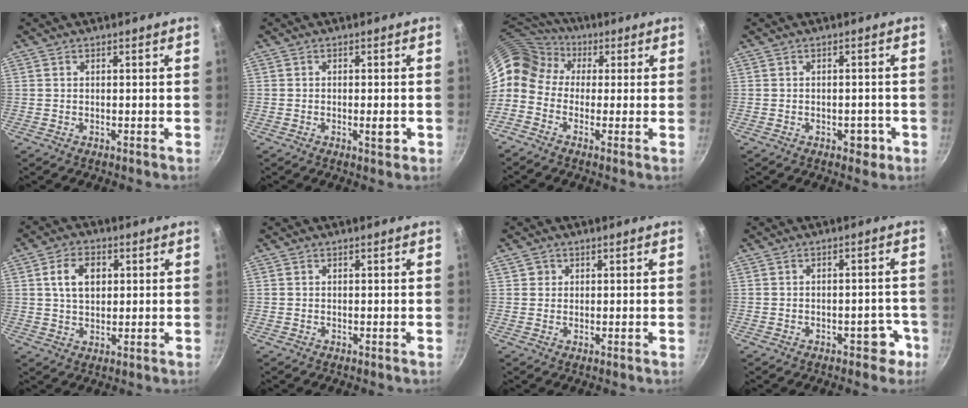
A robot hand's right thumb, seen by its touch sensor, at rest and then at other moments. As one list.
[{"total": 2.5, "force": [-0.7, 0.9, 2.3], "torque": [-0.027, 0.004, -0.010]}, {"total": 10.3, "force": [1.7, 8.9, 4.9], "torque": [-0.096, 0.035, 0.000]}, {"total": 3.0, "force": [-1.2, 2.0, 1.9], "torque": [-0.006, 0.010, -0.010]}, {"total": 7.3, "force": [1.8, 4.9, 5.0], "torque": [-0.072, 0.004, 0.032]}, {"total": 0.0}, {"total": 1.5, "force": [0.5, 1.4, 0.2], "torque": [0.006, 0.004, 0.005]}, {"total": 4.4, "force": [-2.2, 2.9, 2.4], "torque": [0.000, 0.032, -0.017]}]